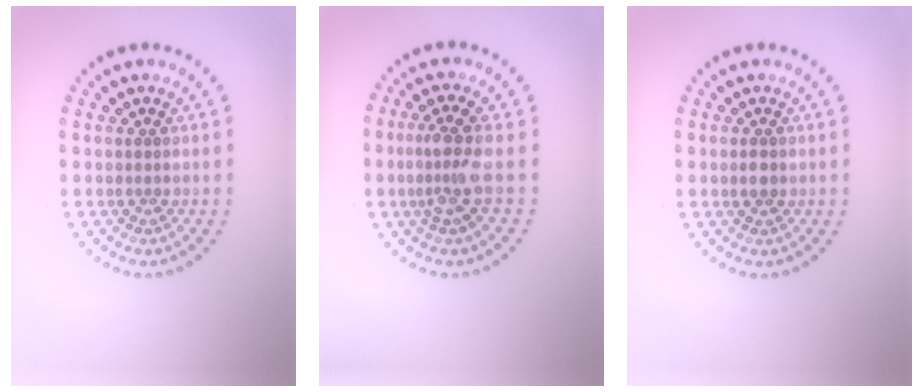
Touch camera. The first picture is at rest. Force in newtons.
{"total": 2.9, "press": 2.4, "slide": 1.6}
{"total": 1.2, "press": 1.2, "slide": 0.1}